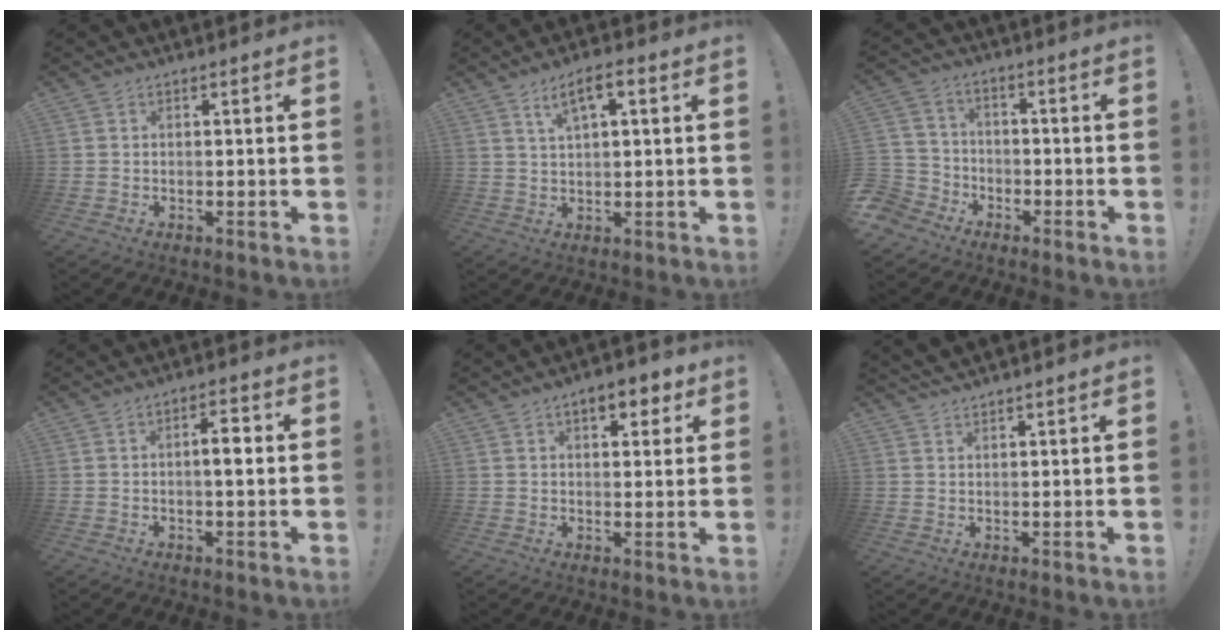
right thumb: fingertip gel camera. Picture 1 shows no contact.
{"total": 6.5, "force": [2.7, 2.2, 5.5], "torque": [-0.084, -0.004, 0.043]}
{"total": 7.3, "force": [-3.3, 6.4, 1.5], "torque": [-0.040, 0.020, -0.056]}
{"total": 4.6, "force": [0.3, 1.0, 4.5], "torque": [-0.070, 0.002, -0.002]}
{"total": 6.6, "force": [3.7, 3.3, 4.4], "torque": [-0.044, -0.012, 0.059]}
{"total": 2.4, "force": [2.3, -0.1, 0.6], "torque": [-0.014, -0.011, 0.043]}